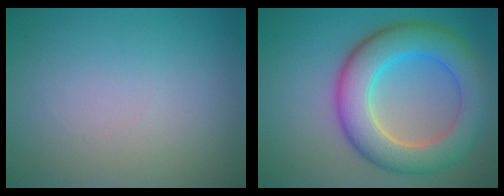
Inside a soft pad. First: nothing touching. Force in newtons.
{"total": 8.4, "press": 8.4, "slide": 0.3}